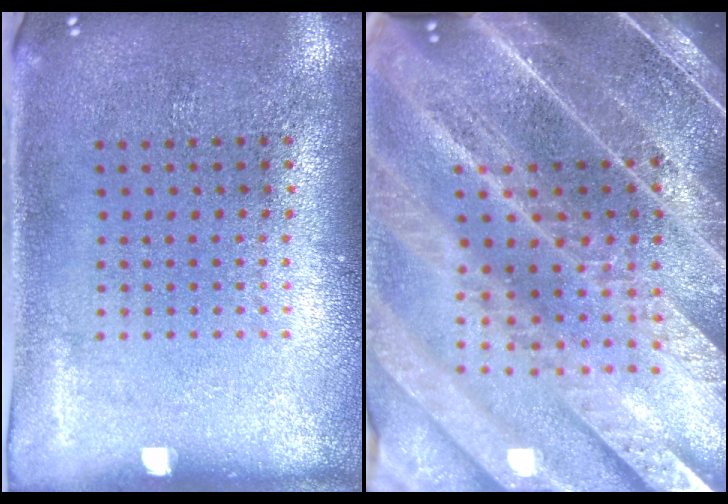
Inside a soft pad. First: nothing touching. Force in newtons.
{"total": 5.5, "press": 4.7, "slide": 2.9}